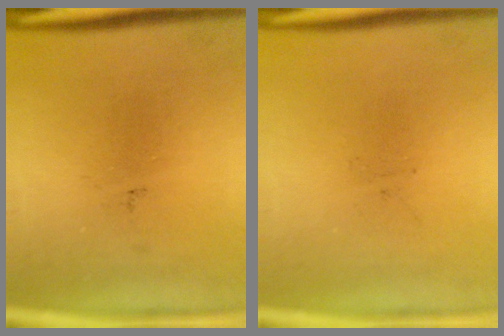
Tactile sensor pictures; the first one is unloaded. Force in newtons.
{"total": 0.0}